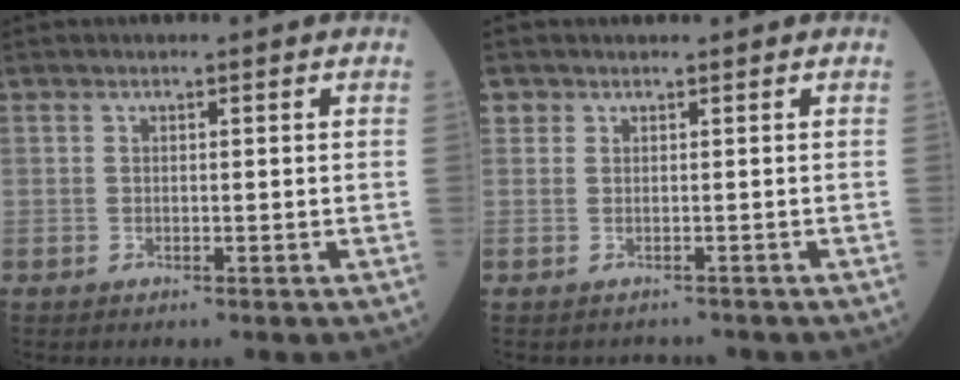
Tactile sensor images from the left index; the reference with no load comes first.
{"total": 1.4, "force": [-0.5, 1.3, -0.3], "torque": [0.000, 0.006, -0.009]}